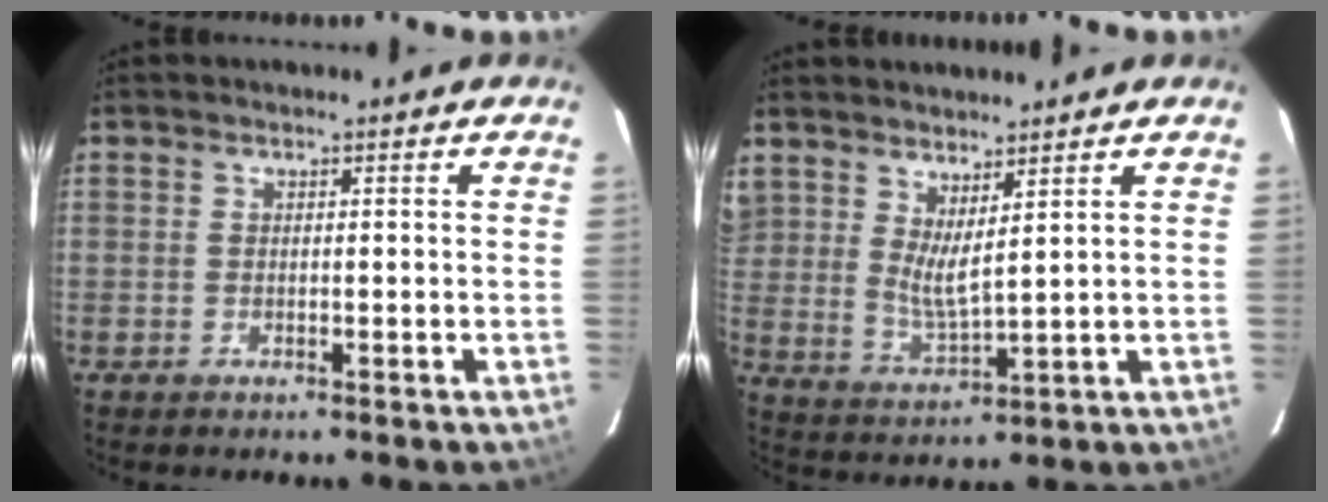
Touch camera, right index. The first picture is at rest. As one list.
[{"total": 6.5, "force": [4.7, 1.3, 4.2], "torque": [-0.078, -0.005, 0.086]}]